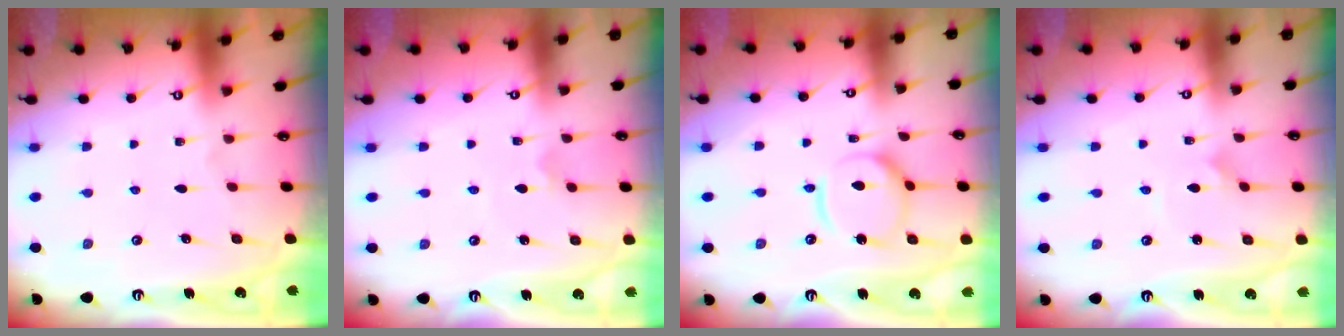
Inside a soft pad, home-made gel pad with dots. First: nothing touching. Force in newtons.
{"total": 1.7, "press": 1.7, "slide": 0.2}
{"total": 12.5, "press": 12.5, "slide": 1.4}
{"total": 1.7, "press": 1.7, "slide": 0.0}